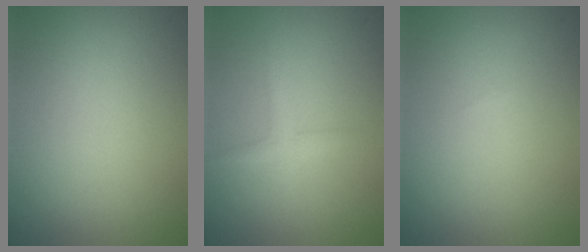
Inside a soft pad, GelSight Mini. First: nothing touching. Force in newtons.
{"total": 1.5, "press": 1.5, "slide": 0.1}
{"total": 0.0}